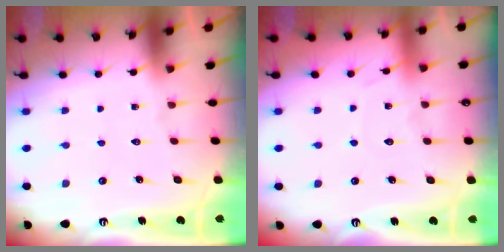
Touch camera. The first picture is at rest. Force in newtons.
{"total": 4.6, "press": 4.5, "slide": 0.7}